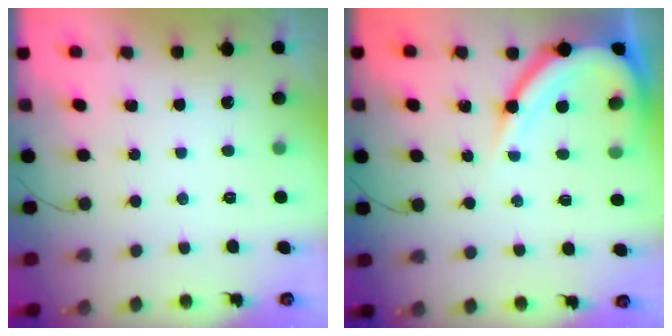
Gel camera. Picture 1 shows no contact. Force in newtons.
{"total": 11.9, "press": 11.8, "slide": 1.4}